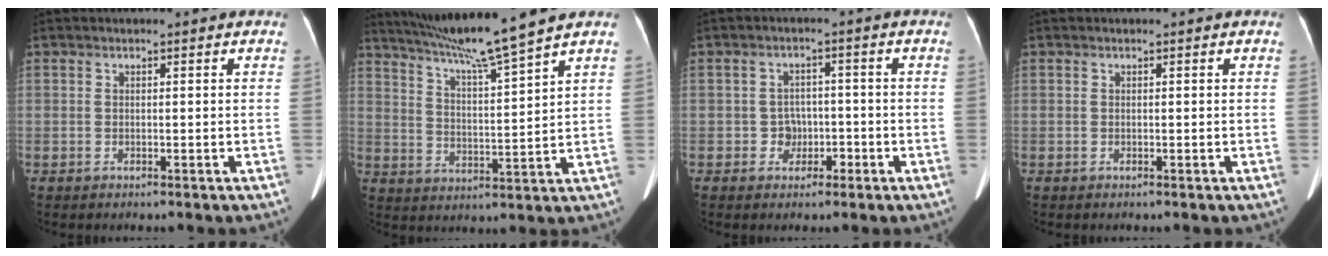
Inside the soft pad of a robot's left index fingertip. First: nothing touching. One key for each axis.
{"total": 11.6, "fx": 9.9, "fy": -2.3, "fz": 5.7, "tx": -0.099, "ty": -0.006, "tz": 0.169}
{"total": 3.0, "fx": -1.2, "fy": 2.7, "fz": 0.8, "tx": -0.009, "ty": 0.010, "tz": -0.018}
{"total": 0.0}